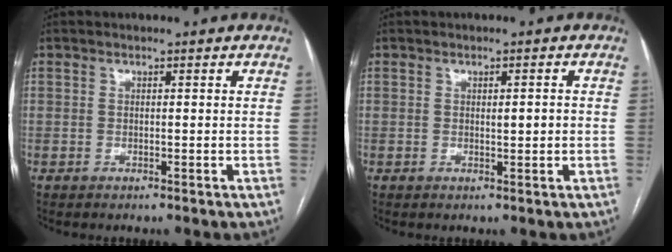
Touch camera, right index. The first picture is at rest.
{"total": 1.6, "force": [0.0, 0.4, 1.6], "torque": [-0.025, 0.001, 0.002]}